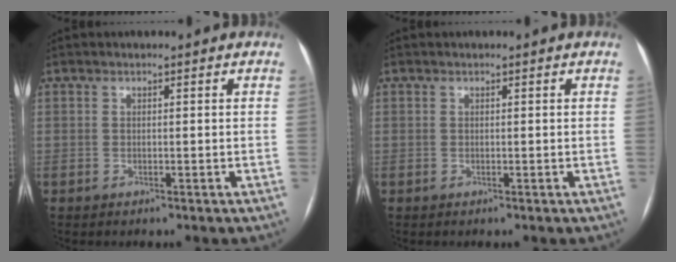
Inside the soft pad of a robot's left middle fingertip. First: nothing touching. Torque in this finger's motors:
{"motor_torque": [-0.20, 0.05, 0.01, 0.02]}